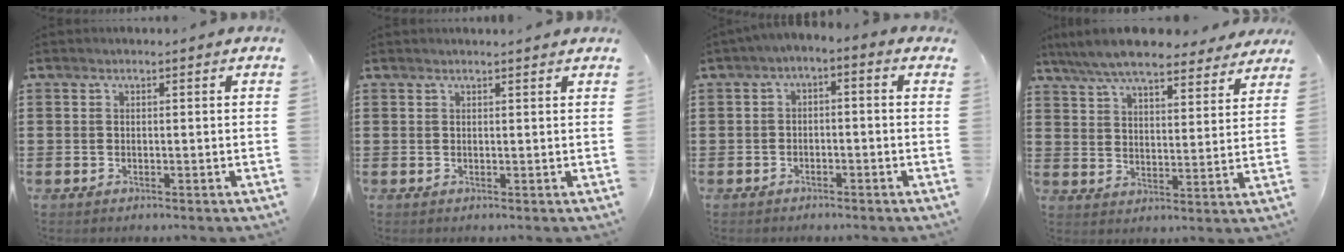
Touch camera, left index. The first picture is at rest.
{"total": 0.9, "force": [0.8, 0.0, 0.4], "torque": [-0.008, -0.002, 0.016]}
{"total": 2.5, "force": [-2.4, 0.3, 0.6], "torque": [-0.020, 0.000, -0.053]}
{"total": 8.1, "force": [7.4, 1.2, 3.0], "torque": [-0.089, -0.028, 0.135]}